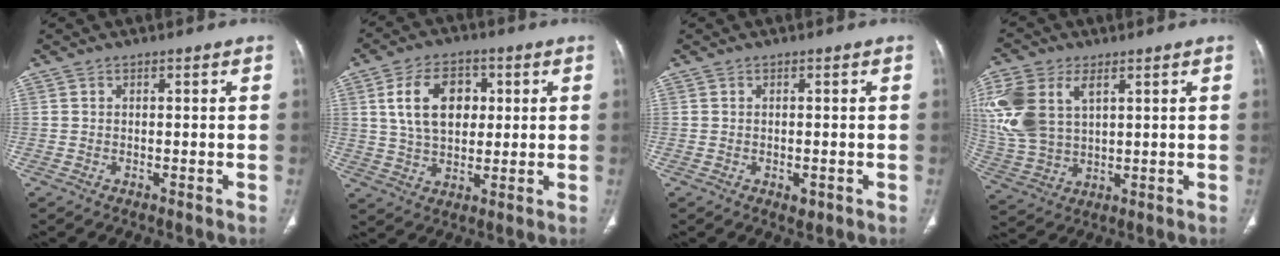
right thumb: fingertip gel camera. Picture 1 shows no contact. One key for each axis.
{"total": 12.5, "fx": 2.9, "fy": 8.3, "fz": 8.9, "tx": -0.129, "ty": 0.002, "tz": 0.054}
{"total": 1.6, "fx": -0.5, "fy": 1.0, "fz": 1.2, "tx": -0.016, "ty": -0.002, "tz": -0.002}
{"total": 15.4, "fx": 5.1, "fy": 9.6, "fz": 10.9, "tx": -0.249, "ty": -0.003, "tz": 0.109}